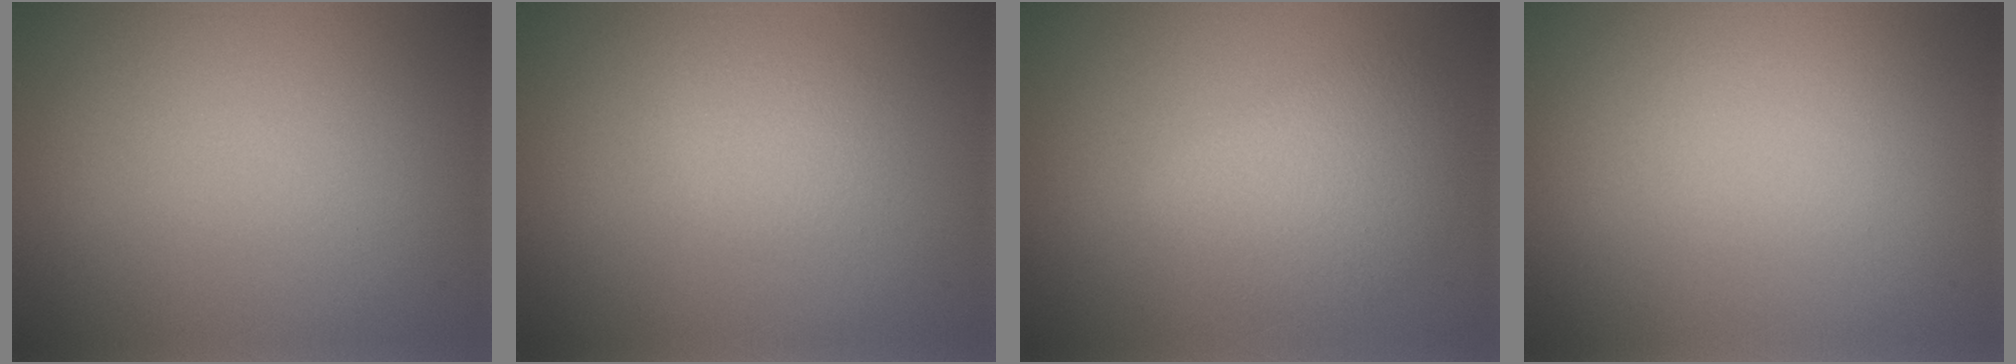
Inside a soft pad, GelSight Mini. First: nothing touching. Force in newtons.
{"total": 1.3, "press": 1.3, "slide": 0.2}
{"total": 3.7, "press": 3.7, "slide": 0.1}
{"total": 0.0}